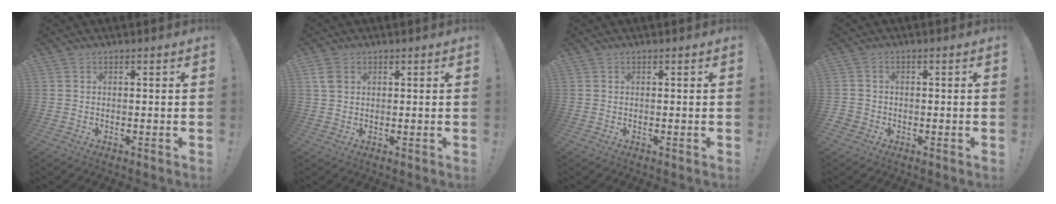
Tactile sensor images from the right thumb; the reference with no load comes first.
{"total": 3.8, "force": [1.5, 2.6, 2.4], "torque": [-0.043, 0.003, 0.029]}
{"total": 0.0}
{"total": 2.0, "force": [-0.7, 1.7, 0.6], "torque": [-0.009, 0.005, -0.013]}